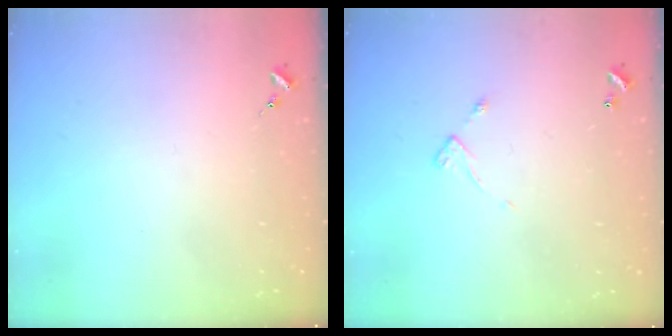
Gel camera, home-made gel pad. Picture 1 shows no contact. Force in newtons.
{"total": 5.7, "press": 5.7, "slide": 0.5}